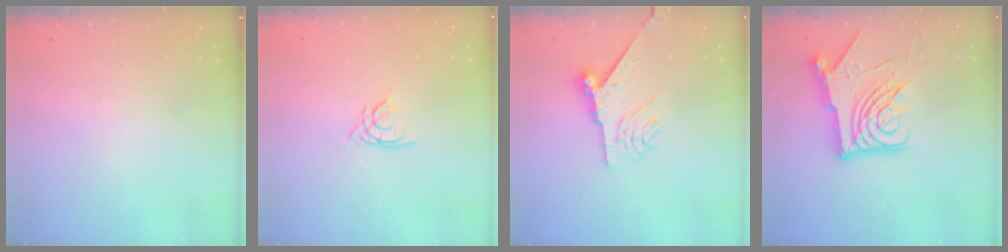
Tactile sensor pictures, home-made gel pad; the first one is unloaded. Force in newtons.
{"total": 2.2, "press": 2.1, "slide": 0.5}
{"total": 9.6, "press": 9.5, "slide": 1.0}
{"total": 15.7, "press": 15.6, "slide": 1.5}